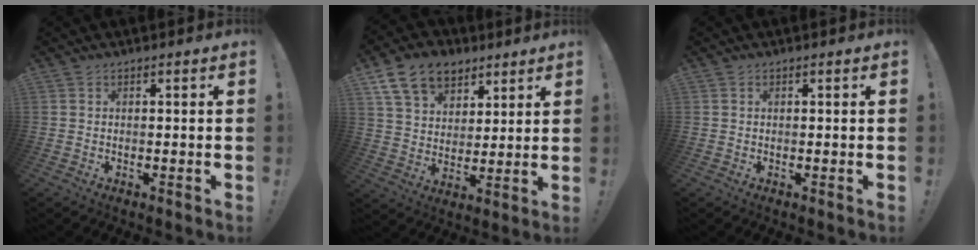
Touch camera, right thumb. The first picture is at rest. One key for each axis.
{"total": 14.7, "fx": 8.5, "fy": 10.1, "fz": 6.5, "tx": -0.101, "ty": -0.046, "tz": 0.162}
{"total": 0.0}